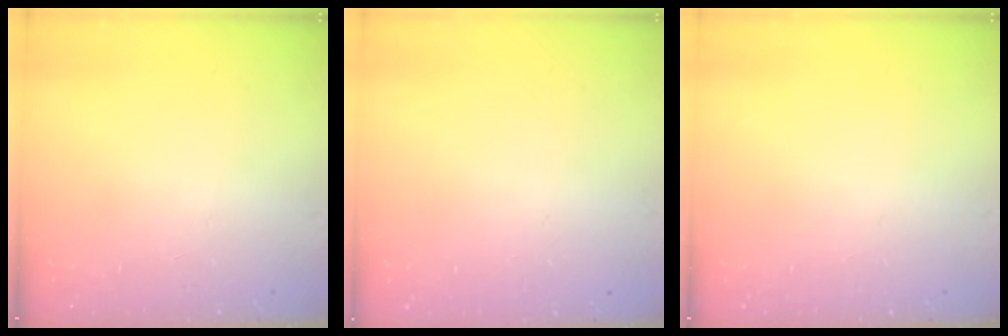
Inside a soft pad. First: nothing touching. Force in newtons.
{"total": 0.0}
{"total": 0.0}